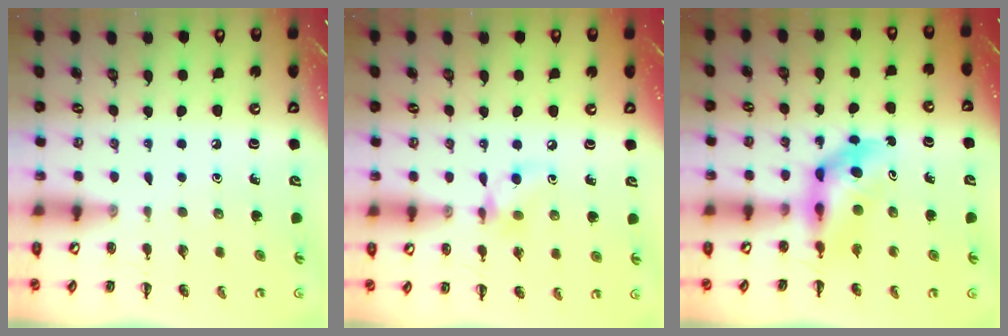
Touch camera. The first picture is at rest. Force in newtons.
{"total": 7.2, "press": 7.2, "slide": 1.0}
{"total": 5.5, "press": 5.4, "slide": 1.0}